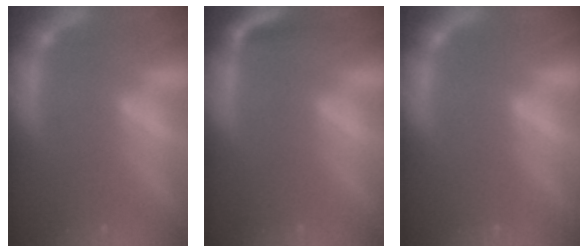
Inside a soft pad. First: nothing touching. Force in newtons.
{"total": 3.0}
{"total": 0.0}